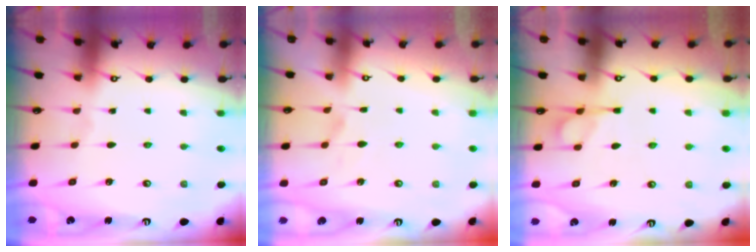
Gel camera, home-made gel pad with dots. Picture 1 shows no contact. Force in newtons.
{"total": 3.9, "press": 3.7, "slide": 1.2}
{"total": 2.8, "press": 2.6, "slide": 1.2}